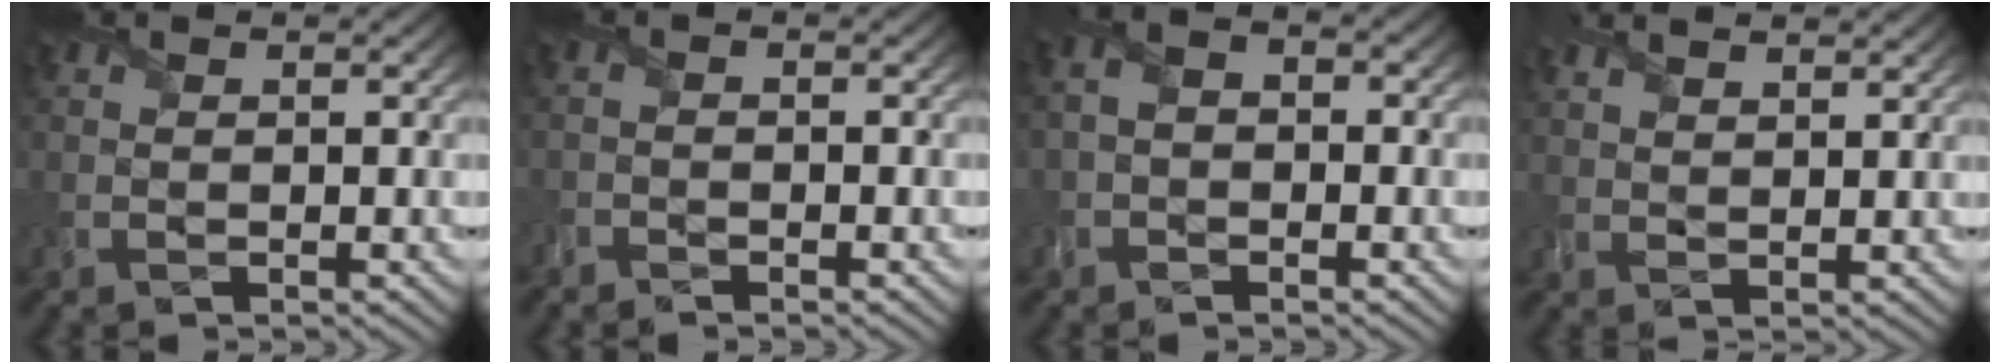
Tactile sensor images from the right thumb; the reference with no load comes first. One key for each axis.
{"total": 1.5, "fx": -1.5, "fy": 0.2, "fz": 0.0, "tx": 0.002, "ty": -0.002, "tz": -0.030}
{"total": 3.0, "fx": -0.9, "fy": 2.2, "fz": 1.7, "tx": -0.031, "ty": 0.008, "tz": -0.026}
{"total": 4.4, "fx": 3.6, "fy": 1.1, "fz": 2.3, "tx": -0.040, "ty": 0.004, "tz": 0.056}